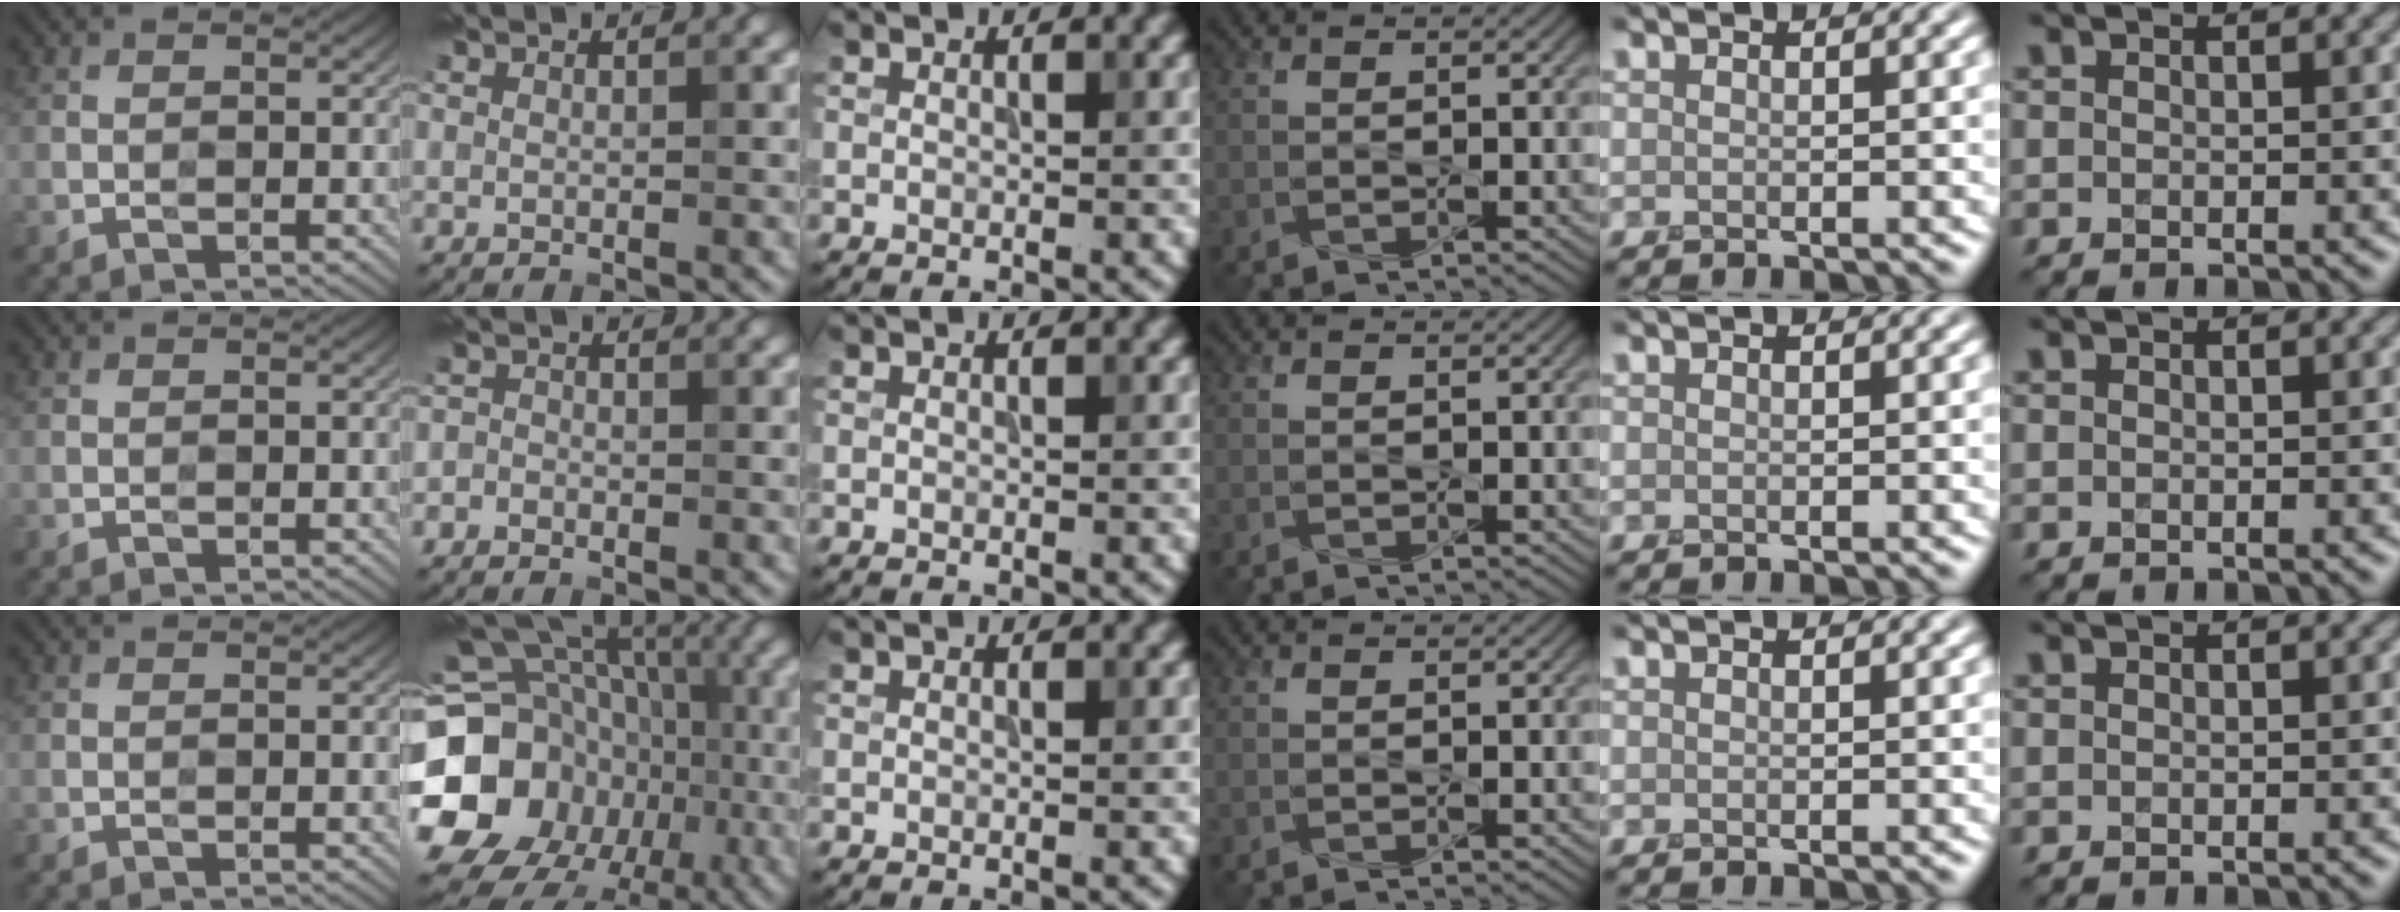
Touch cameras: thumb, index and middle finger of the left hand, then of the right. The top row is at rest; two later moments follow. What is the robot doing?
{"motion": "press", "object": "sticky note"}